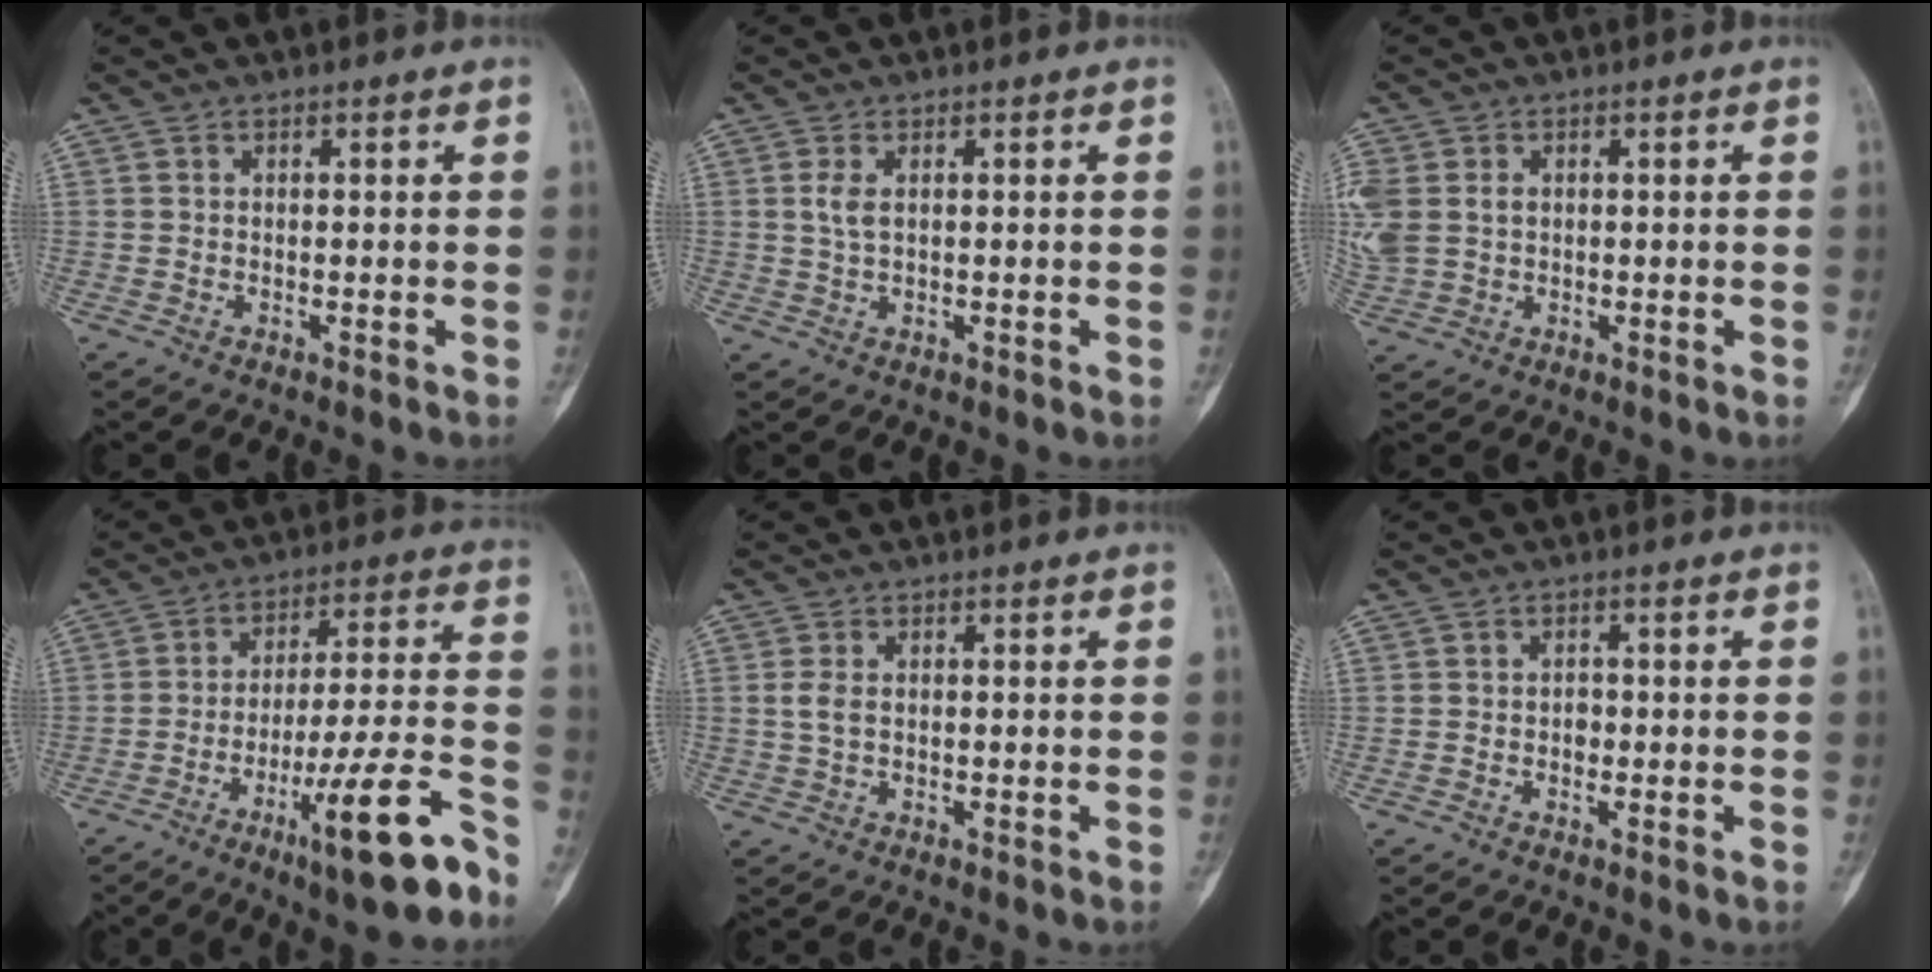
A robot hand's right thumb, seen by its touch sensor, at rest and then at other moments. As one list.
[{"total": 2.3, "force": [0.5, 1.1, 2.0], "torque": [-0.044, 0.001, 0.011]}, {"total": 9.8, "force": [1.0, 7.9, 5.7], "torque": [-0.170, 0.015, 0.031]}, {"total": 17.2, "force": [-10.1, 2.2, 13.7], "torque": [-0.222, 0.061, -0.156]}, {"total": 2.2, "force": [0.0, 1.3, 1.7], "torque": [-0.039, 0.002, -0.001]}, {"total": 1.2, "force": [-0.3, 1.0, 0.7], "torque": [0.000, 0.006, -0.008]}]